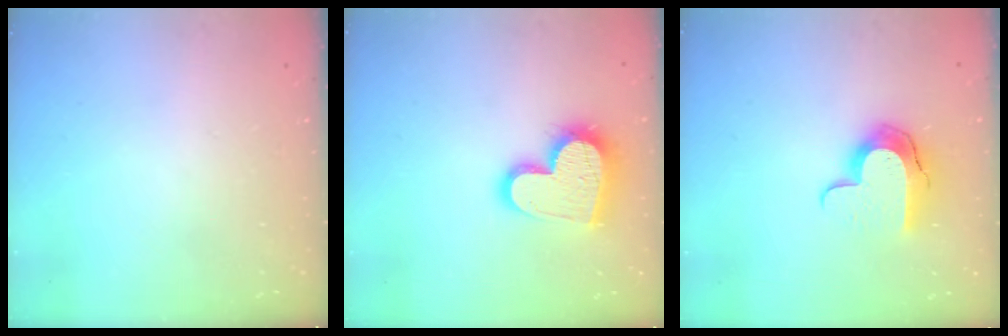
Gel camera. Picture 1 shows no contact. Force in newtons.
{"total": 16.4, "press": 16.3, "slide": 1.2}
{"total": 10.8, "press": 10.7, "slide": 0.7}